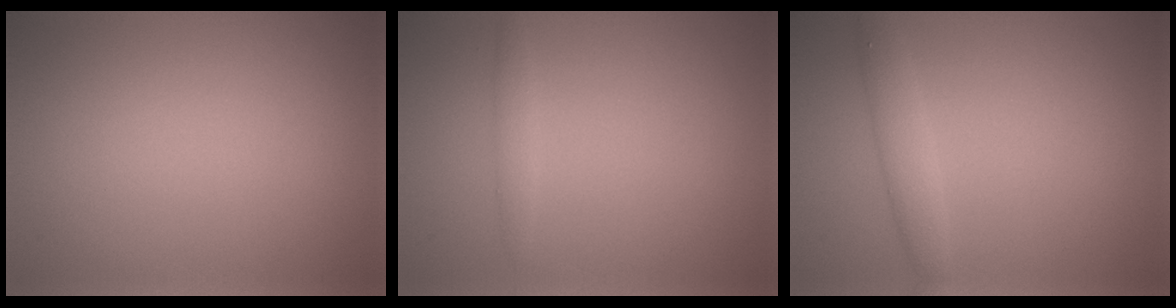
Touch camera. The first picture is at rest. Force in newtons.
{"total": 1.1, "press": 1.1, "slide": 0.0}
{"total": 2.3, "press": 2.3, "slide": 0.1}